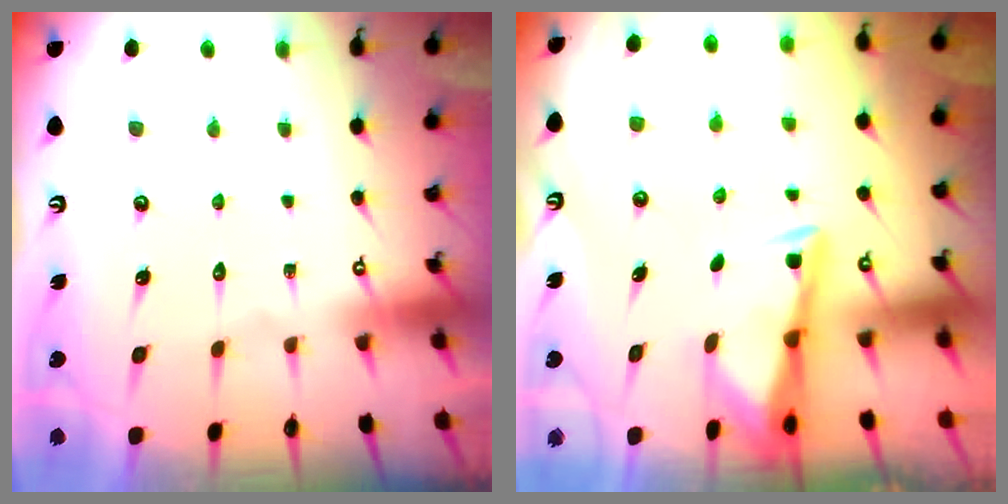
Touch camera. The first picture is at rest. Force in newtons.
{"total": 3.1, "press": 3.1, "slide": 0.4}